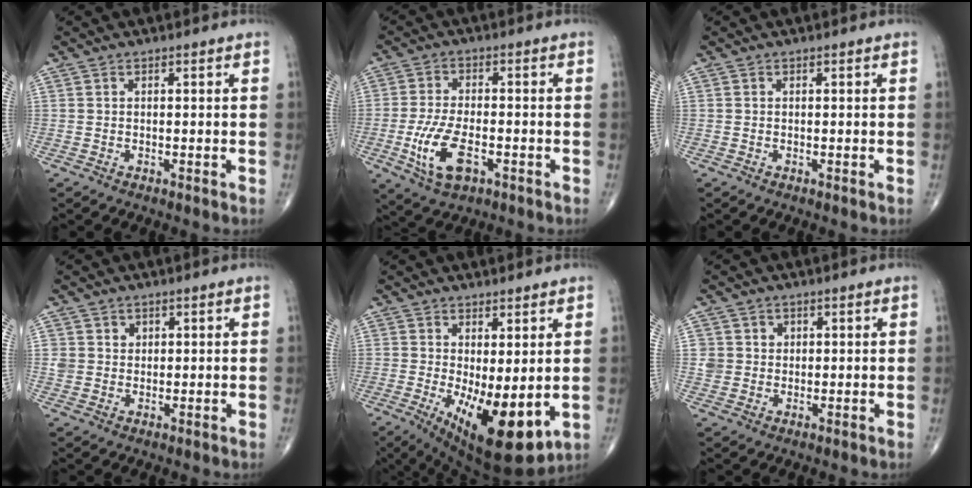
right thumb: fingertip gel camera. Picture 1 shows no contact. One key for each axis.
{"total": 9.7, "fx": -3.3, "fy": 4.6, "fz": 7.8, "tx": -0.158, "ty": 0.005, "tz": -0.056}
{"total": 0.0}
{"total": 2.9, "fx": 1.0, "fy": 2.6, "fz": 0.6, "tx": 0.007, "ty": -0.005, "tz": 0.017}
{"total": 13.9, "fx": -2.3, "fy": 5.2, "fz": 12.7, "tx": -0.190, "ty": -0.030, "tz": -0.016}
{"total": 3.3, "fx": 0.9, "fy": 3.2, "fz": 0.4, "tx": 0.015, "ty": -0.001, "tz": 0.014}